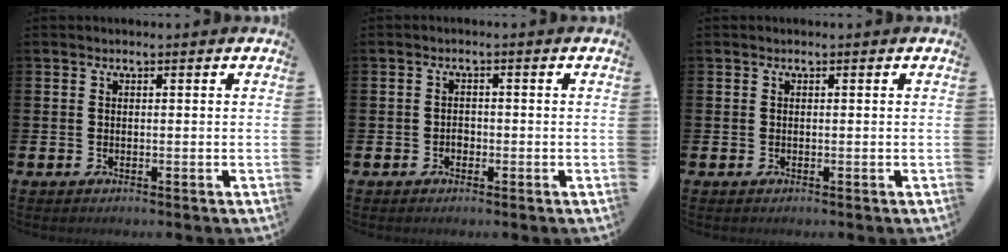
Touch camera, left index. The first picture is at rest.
{"total": 1.3, "force": [-0.6, 1.0, 0.5], "torque": [-0.009, 0.002, -0.013]}
{"total": 0.0}